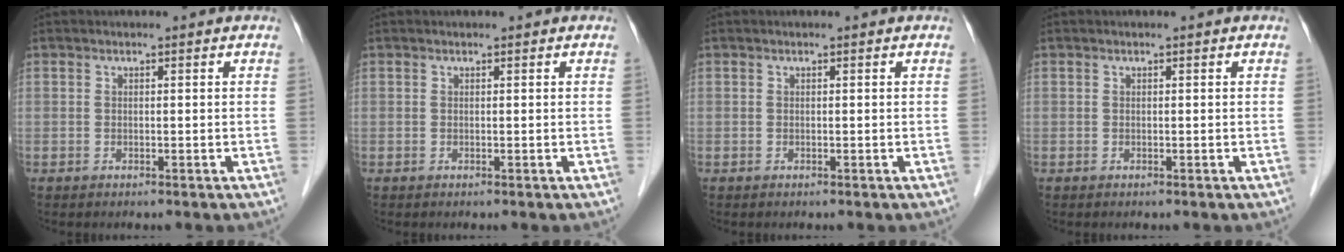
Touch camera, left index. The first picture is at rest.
{"total": 0.0}
{"total": 0.0}
{"total": 0.0}